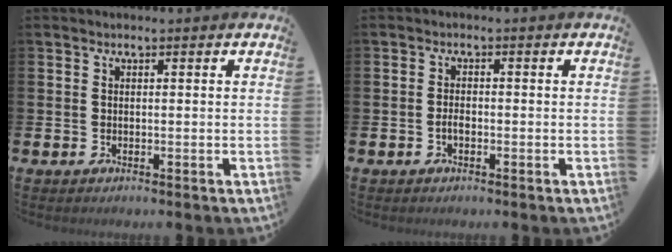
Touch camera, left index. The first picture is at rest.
{"total": 1.3, "force": [-0.5, 0.7, 1.0], "torque": [-0.019, 0.000, -0.010]}